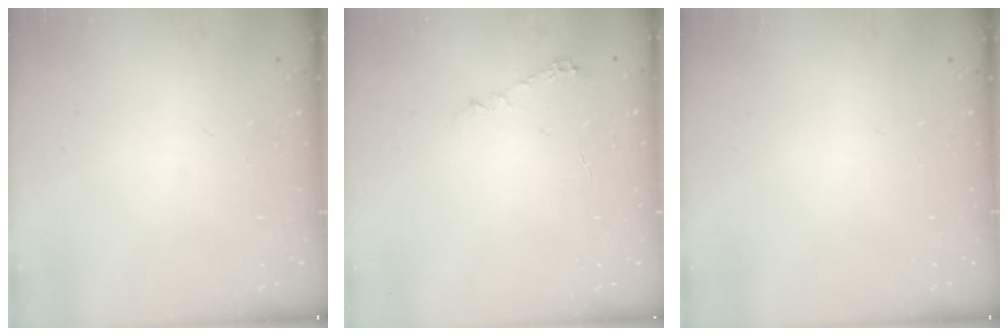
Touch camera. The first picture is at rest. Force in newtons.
{"total": 3.8, "press": 3.8, "slide": 0.5}
{"total": 0.0}